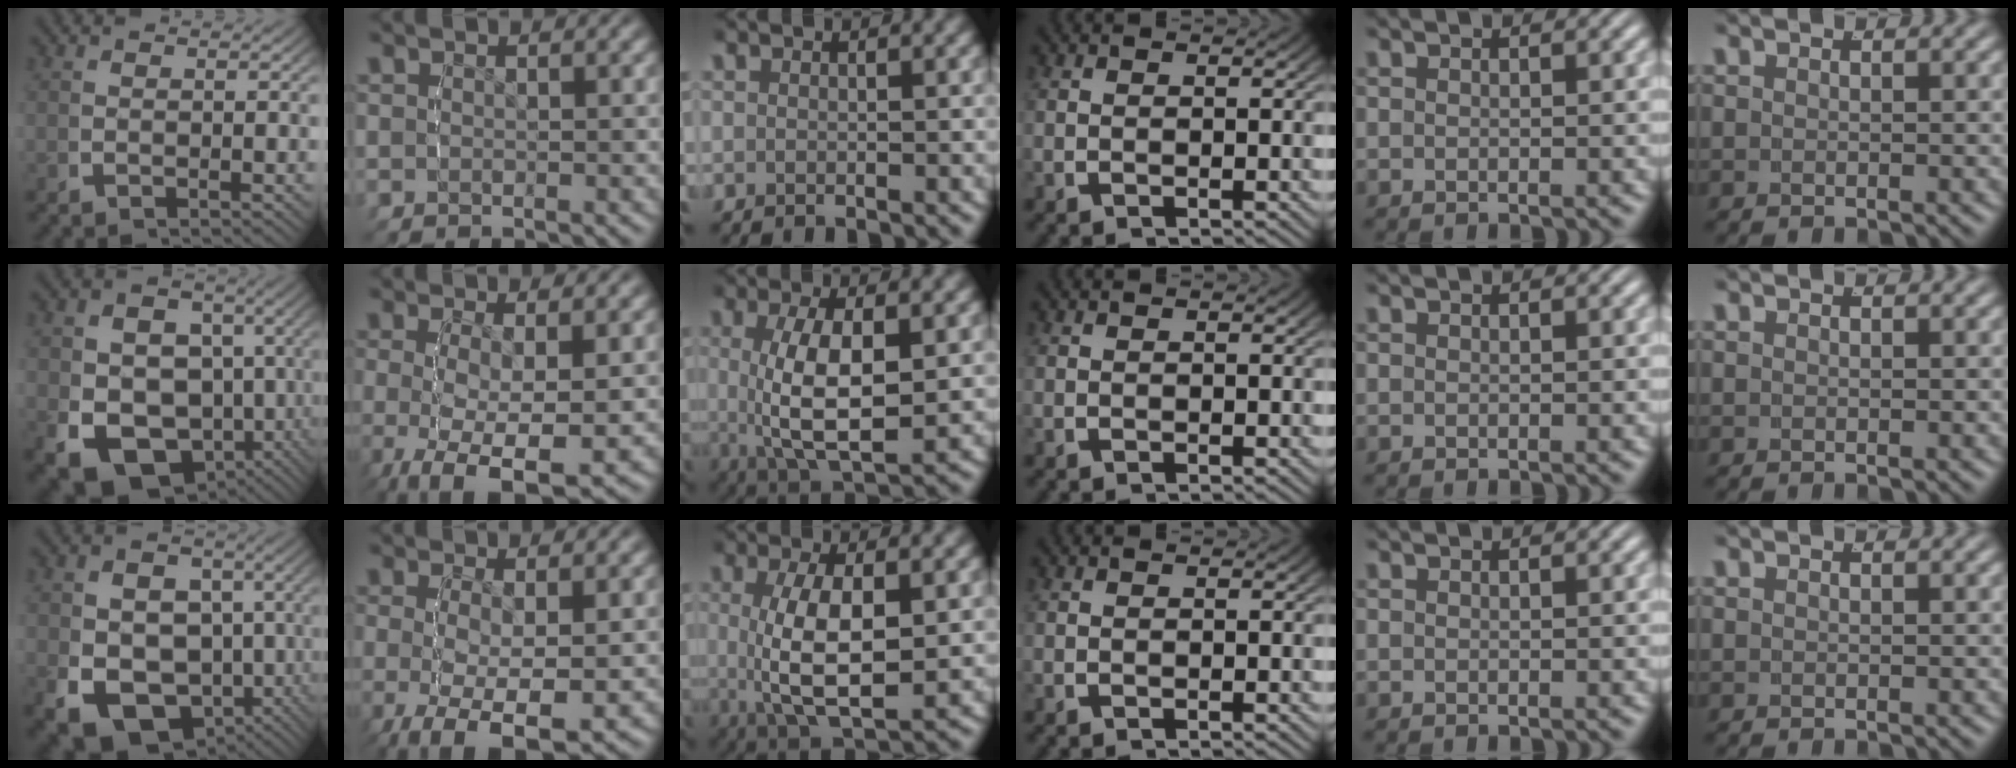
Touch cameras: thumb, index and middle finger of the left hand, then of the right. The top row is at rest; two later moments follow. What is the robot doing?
{"motion": "lift_and_place", "object": "cloth"}